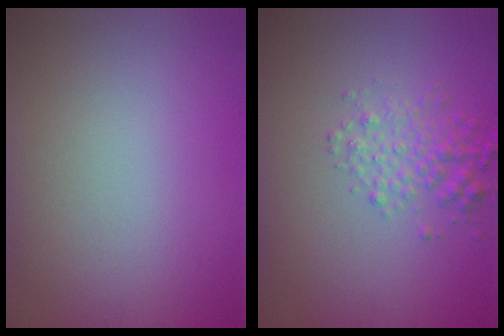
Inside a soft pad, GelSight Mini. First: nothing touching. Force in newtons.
{"total": 2.9, "press": 2.9, "slide": 0.1}